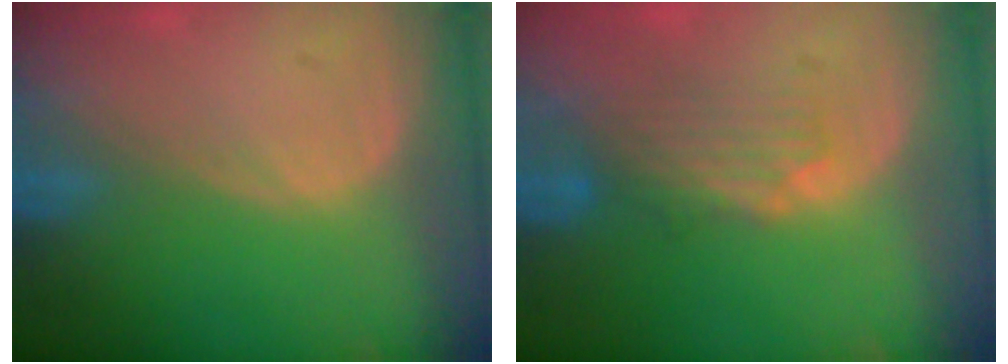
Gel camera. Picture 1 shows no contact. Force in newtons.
{"total": 4.3, "press": 3.8, "slide": 2.1}